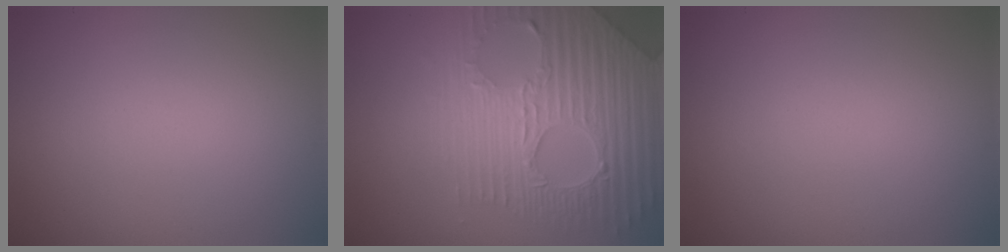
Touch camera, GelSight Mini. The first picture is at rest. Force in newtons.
{"total": 8.1, "press": 5.7, "slide": 5.7}
{"total": 0.0}